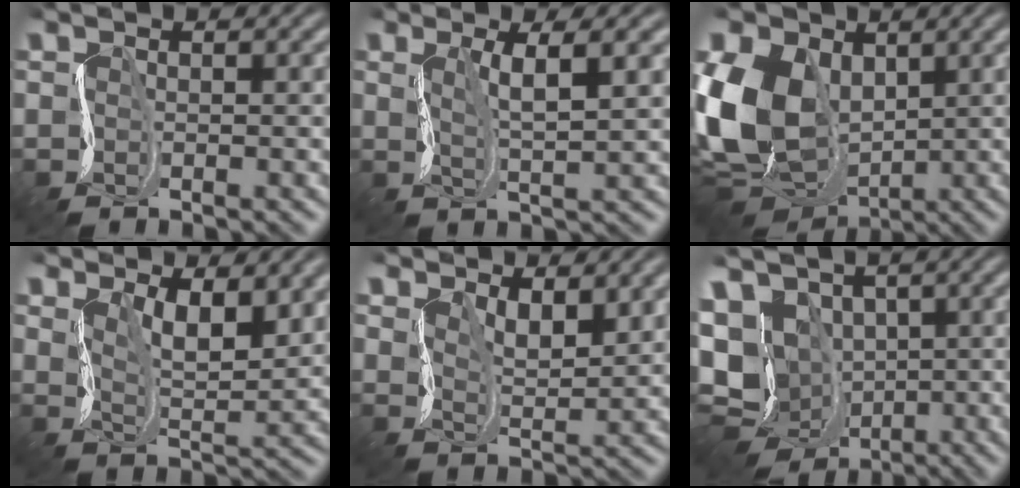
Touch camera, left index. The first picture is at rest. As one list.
[{"total": 3.4, "force": [0.9, 0.4, 3.3], "torque": [-0.066, -0.008, 0.012]}, {"total": 13.0, "force": [0.5, 9.3, 9.0], "torque": [-0.210, -0.018, -0.007]}, {"total": 5.4, "force": [2.2, 2.3, 4.3], "torque": [-0.076, -0.012, 0.033]}, {"total": 3.1, "force": [1.4, 1.4, 2.4], "torque": [-0.053, -0.012, 0.024]}, {"total": 13.3, "force": [-1.0, 11.2, 7.1], "torque": [-0.160, -0.013, -0.026]}]